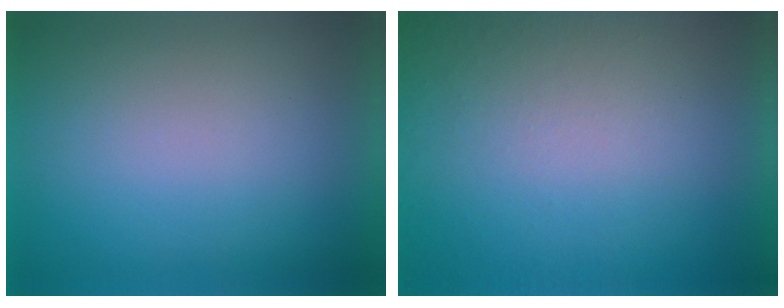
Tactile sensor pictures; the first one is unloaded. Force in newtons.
{"total": 8.6}